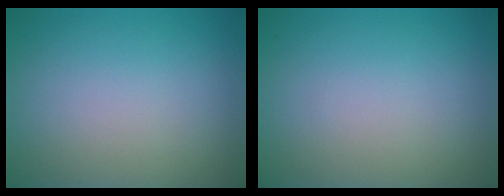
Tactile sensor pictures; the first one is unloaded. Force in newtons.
{"total": 0.0}